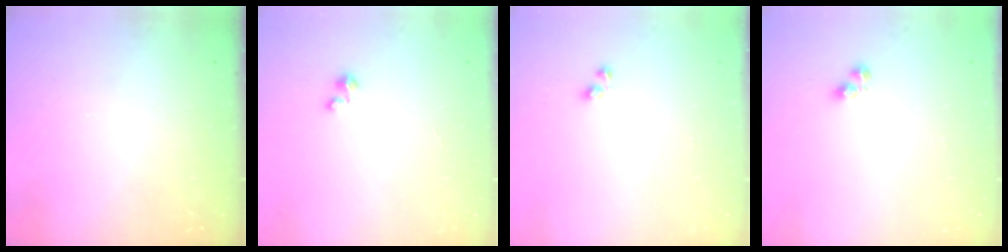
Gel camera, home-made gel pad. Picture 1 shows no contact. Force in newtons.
{"total": 1.6, "press": 1.6, "slide": 0.2}
{"total": 2.9, "press": 2.7, "slide": 1.1}
{"total": 3.4, "press": 3.4, "slide": 0.3}